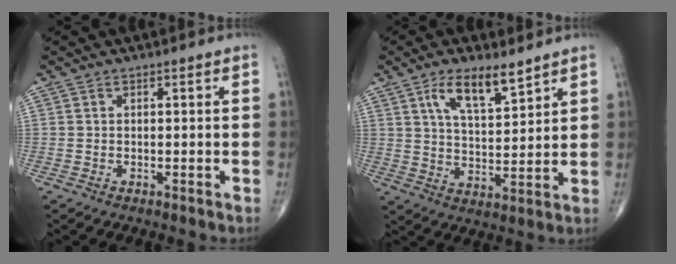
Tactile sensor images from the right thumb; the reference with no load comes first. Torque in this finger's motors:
{"motor_torque": [-0.45, 0.57, 0.42, -0.04, 0.14]}